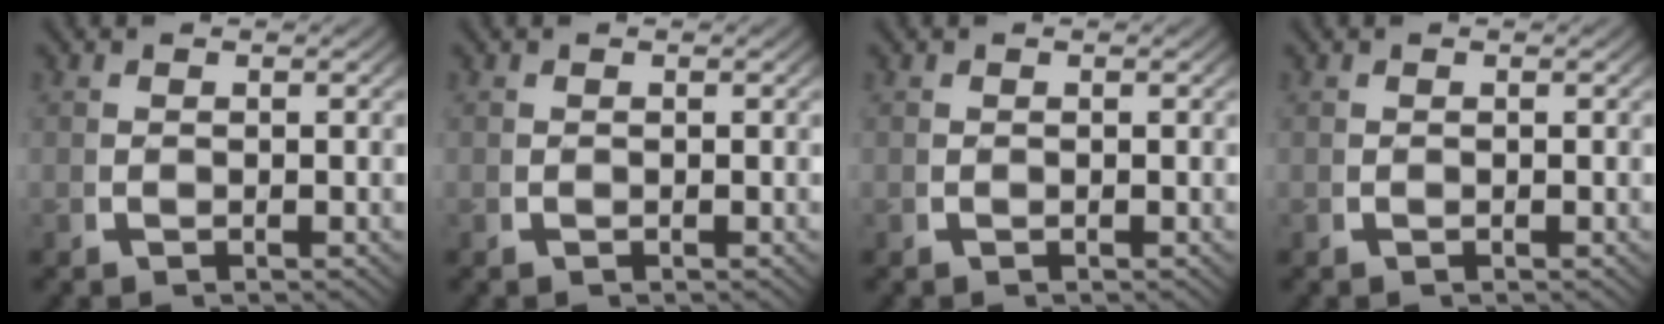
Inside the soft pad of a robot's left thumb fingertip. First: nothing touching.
{"total": 0.0}
{"total": 0.0}
{"total": 0.0}